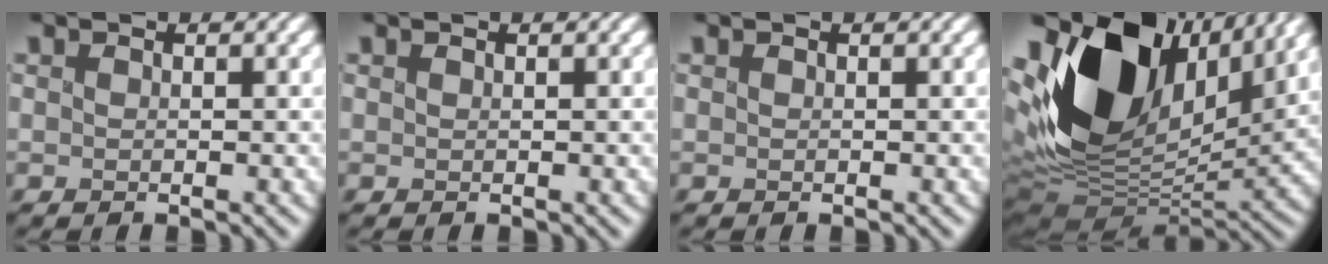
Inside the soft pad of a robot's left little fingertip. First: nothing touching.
{"total": 0.0}
{"total": 0.0}
{"total": 15.6, "force": [4.5, 10.1, 11.0], "torque": [-0.212, 0.026, 0.074]}